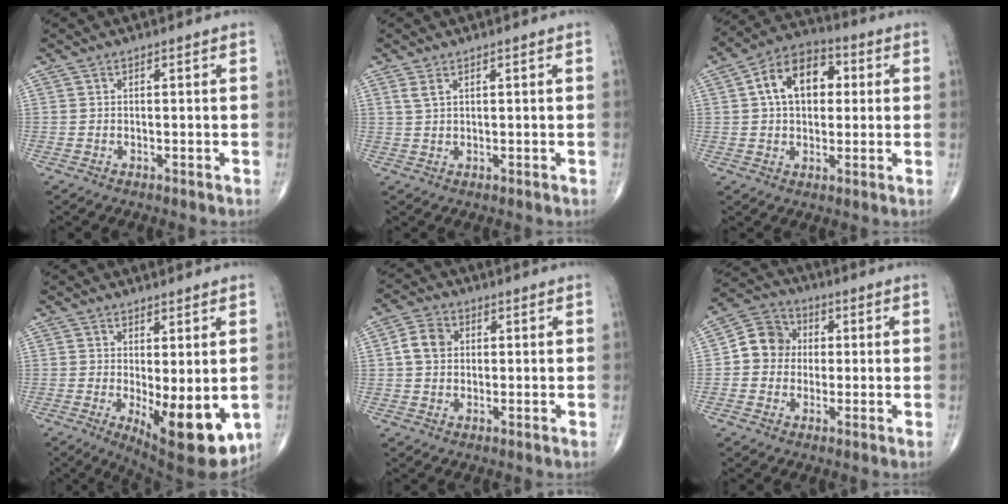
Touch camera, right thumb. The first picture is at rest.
{"total": 1.9, "force": [1.1, 0.8, 1.4], "torque": [-0.034, 0.003, 0.028]}
{"total": 12.4, "force": [2.3, 8.2, 9.0], "torque": [-0.126, 0.021, 0.029]}
{"total": 12.6, "force": [-2.5, 4.5, 11.5], "torque": [-0.151, -0.028, -0.019]}
{"total": 5.2, "force": [0.8, 4.2, 3.1], "torque": [-0.050, 0.009, 0.008]}
{"total": 8.2, "force": [0.4, 7.4, 3.5], "torque": [-0.037, 0.020, -0.008]}